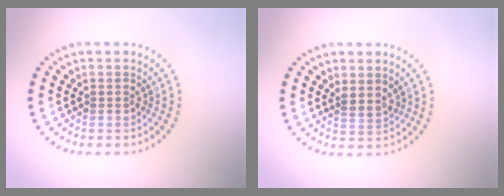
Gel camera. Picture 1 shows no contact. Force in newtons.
{"total": 1.2, "press": 0.8, "slide": 0.9}